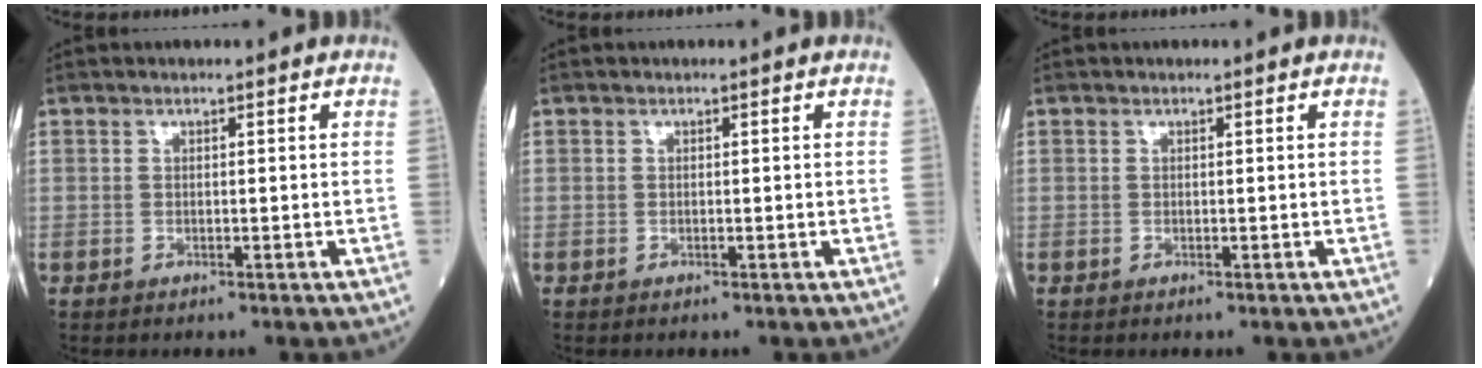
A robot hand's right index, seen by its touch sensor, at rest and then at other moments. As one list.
[{"total": 0.0}, {"total": 0.0}]